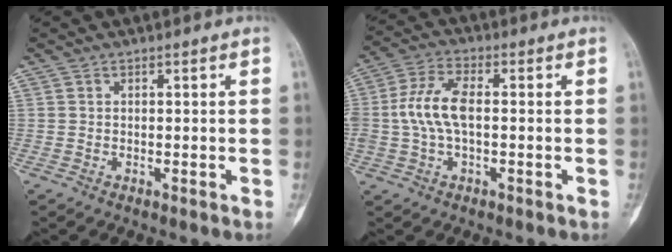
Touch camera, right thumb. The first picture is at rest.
{"total": 8.8, "force": [0.0, 4.2, 7.7], "torque": [-0.176, 0.024, -0.003]}